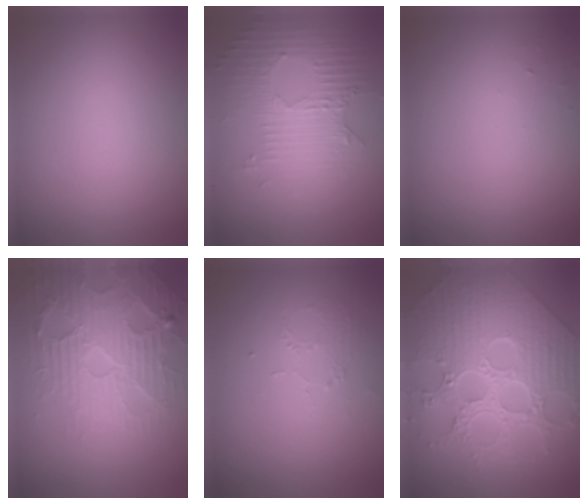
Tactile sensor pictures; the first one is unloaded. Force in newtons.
{"total": 5.2, "press": 3.3, "slide": 4.0}
{"total": 0.6, "press": 0.6, "slide": 0.1}
{"total": 4.9, "press": 4.8, "slide": 1.0}
{"total": 1.0, "press": 0.5, "slide": 0.9}
{"total": 9.4, "press": 7.1, "slide": 6.3}